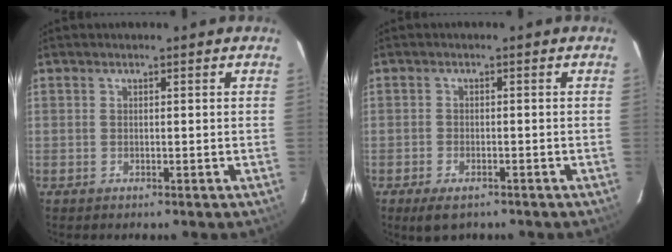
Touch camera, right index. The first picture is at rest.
{"total": 4.6, "force": [-3.2, 2.1, 2.4], "torque": [-0.056, -0.016, -0.053]}